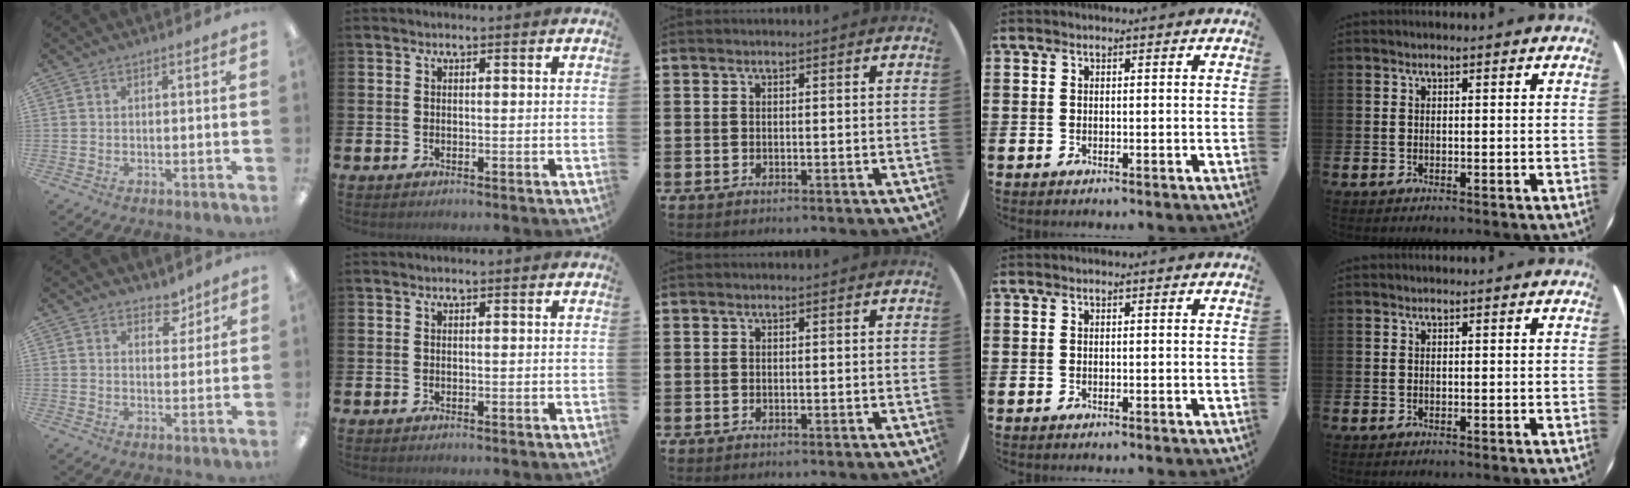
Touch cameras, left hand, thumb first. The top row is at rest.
{"thumb": {"total": 4.8, "force": [3.8, 2.6, 1.4], "torque": [0.003, -0.026, 0.062]}}